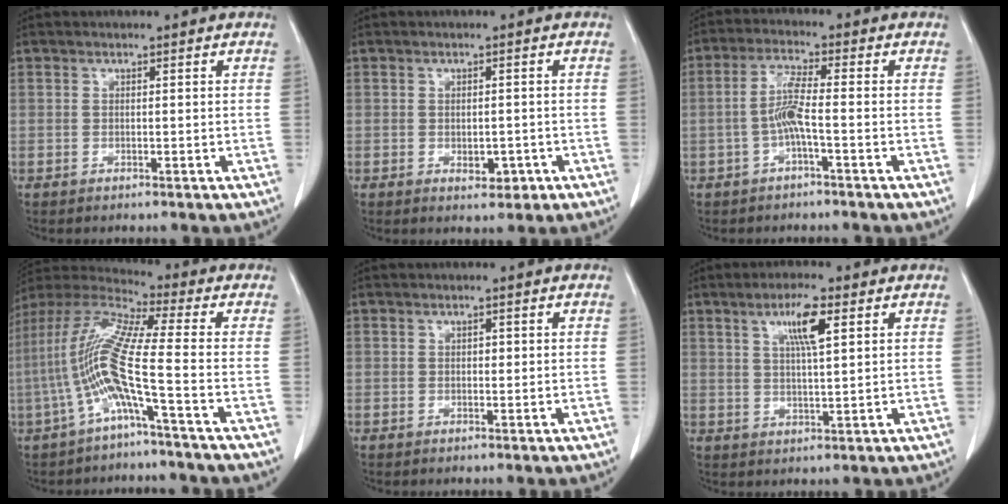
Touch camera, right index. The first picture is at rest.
{"total": 2.8, "force": [-1.0, 1.6, 2.2], "torque": [-0.029, 0.001, -0.006]}
{"total": 4.8, "force": [-1.2, 0.0, 4.7], "torque": [-0.097, 0.007, -0.026]}
{"total": 12.2, "force": [-3.4, -0.7, 11.7], "torque": [-0.252, 0.007, -0.080]}
{"total": 0.7, "force": [0.2, 0.5, 0.5], "torque": [-0.006, 0.001, 0.002]}
{"total": 6.1, "force": [2.8, 0.6, 5.4], "torque": [-0.098, 0.001, 0.048]}